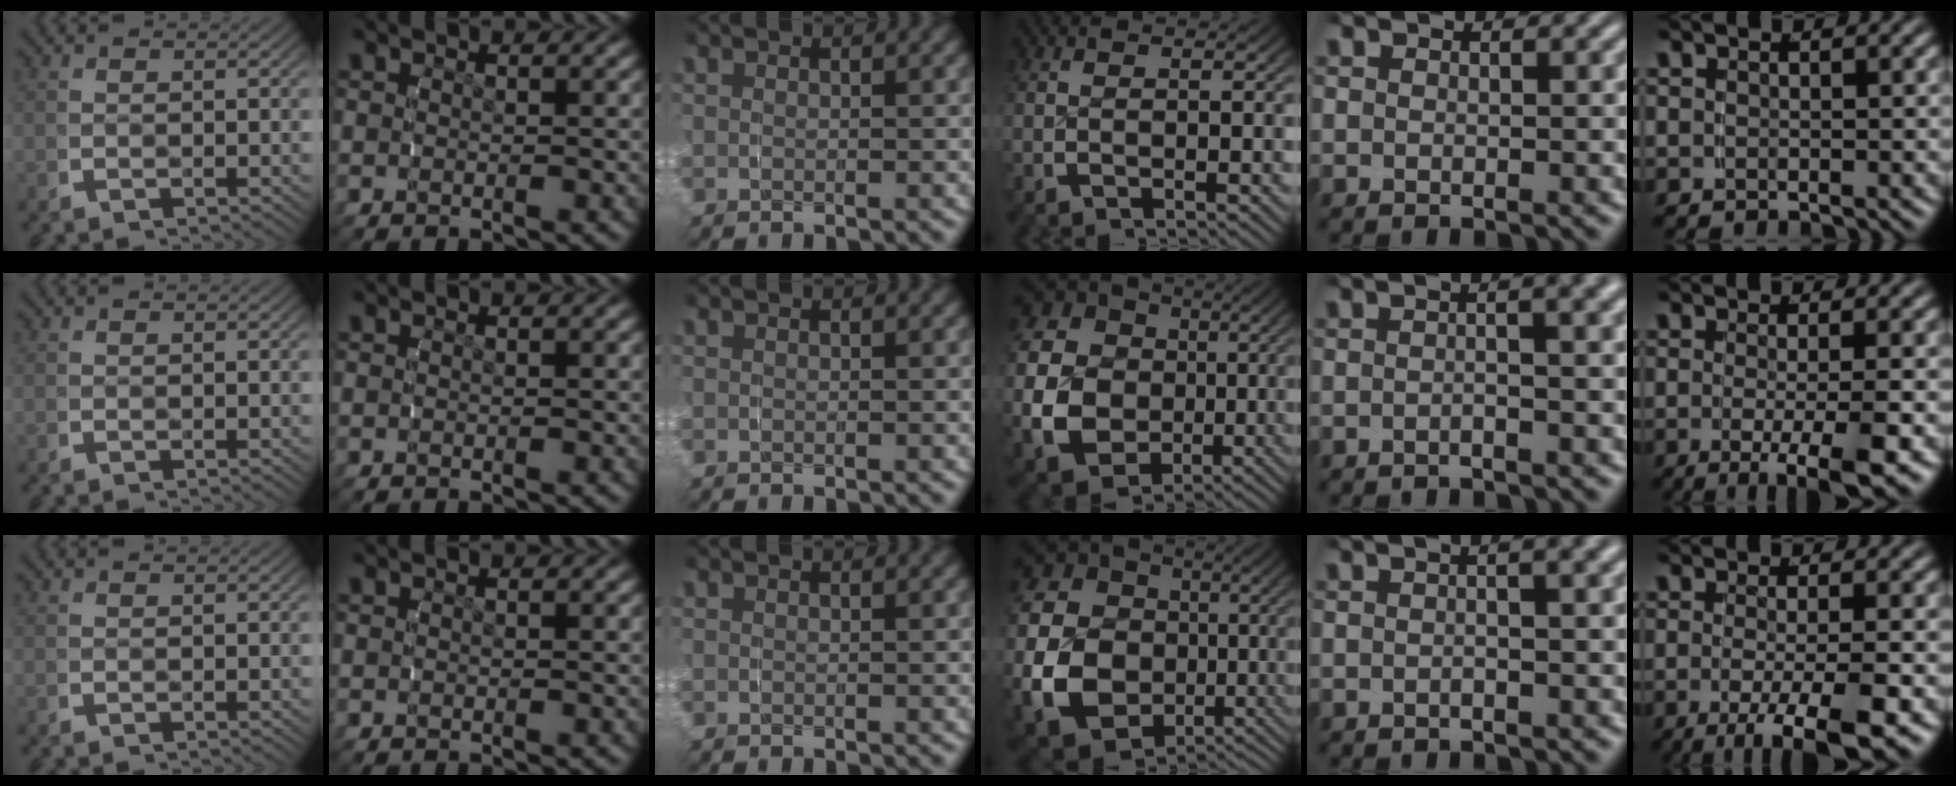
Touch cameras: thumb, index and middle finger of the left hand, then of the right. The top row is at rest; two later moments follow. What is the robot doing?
{"motion": "grasp_and_lifting", "object": "towel"}